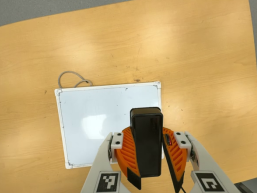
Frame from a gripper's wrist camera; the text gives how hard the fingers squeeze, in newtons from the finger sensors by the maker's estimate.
{"total": 11.8, "left": 11.5, "right": 12.1}